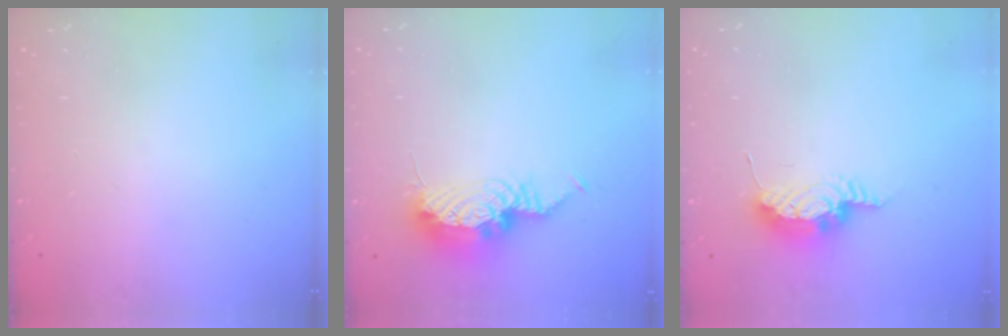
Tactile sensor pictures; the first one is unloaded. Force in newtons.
{"total": 11.1, "press": 11.0, "slide": 1.6}
{"total": 8.9, "press": 8.6, "slide": 2.1}